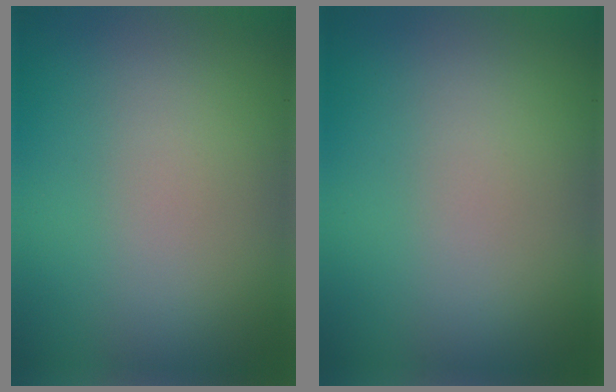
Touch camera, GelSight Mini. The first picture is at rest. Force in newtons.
{"total": 0.0}